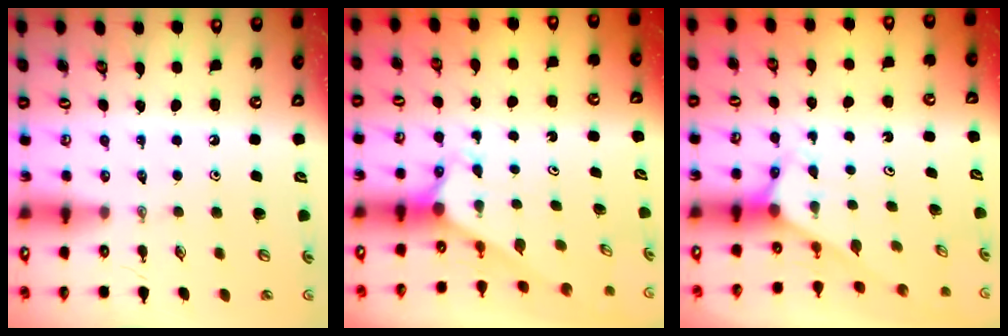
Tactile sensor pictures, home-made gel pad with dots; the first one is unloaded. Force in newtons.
{"total": 2.7, "press": 2.7, "slide": 0.1}
{"total": 2.8, "press": 2.8, "slide": 0.1}